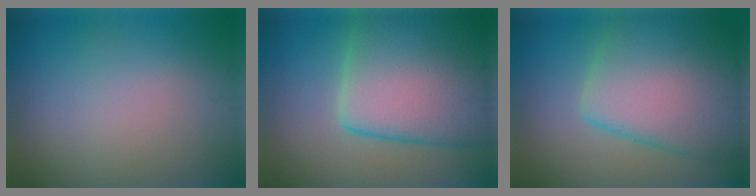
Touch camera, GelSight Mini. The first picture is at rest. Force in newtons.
{"total": 11.0, "press": 10.9, "slide": 0.7}
{"total": 8.9, "press": 8.9, "slide": 0.4}